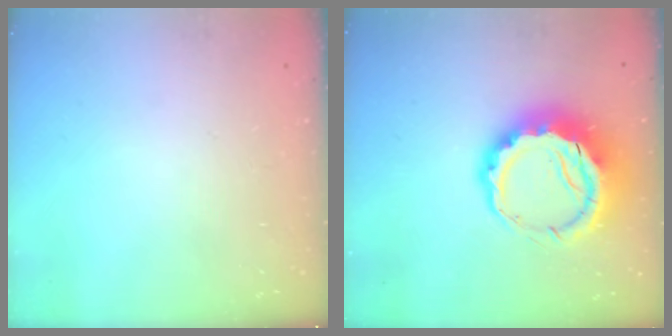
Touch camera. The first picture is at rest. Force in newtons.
{"total": 13.1, "press": 12.8, "slide": 2.8}